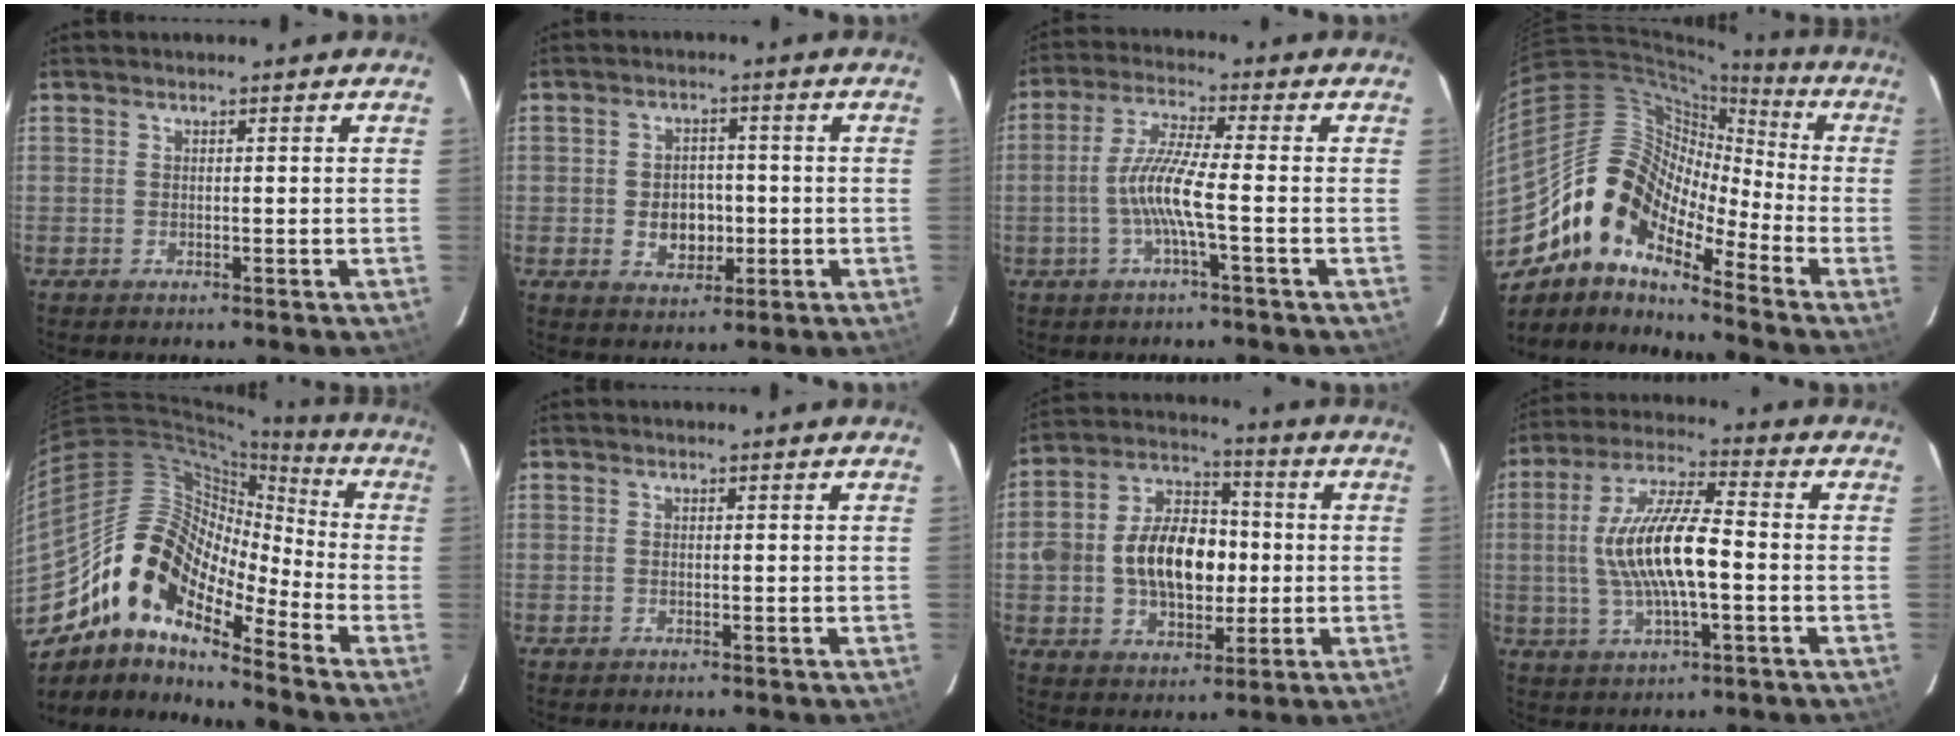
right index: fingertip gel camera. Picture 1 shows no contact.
{"total": 6.0, "force": [-1.0, 4.6, 3.7], "torque": [-0.072, 0.006, -0.007]}
{"total": 7.7, "force": [-2.1, -0.1, 7.5], "torque": [-0.160, 0.003, -0.040]}
{"total": 14.0, "force": [-9.0, 6.8, 8.3], "torque": [-0.135, 0.012, -0.192]}
{"total": 16.1, "force": [-10.5, 6.6, 10.3], "torque": [-0.170, 0.004, -0.218]}
{"total": 0.0}
{"total": 15.5, "force": [-0.8, 10.2, 11.7], "torque": [-0.224, 0.028, -0.010]}
{"total": 13.7, "force": [-1.2, 3.7, 13.1], "torque": [-0.257, 0.008, -0.022]}